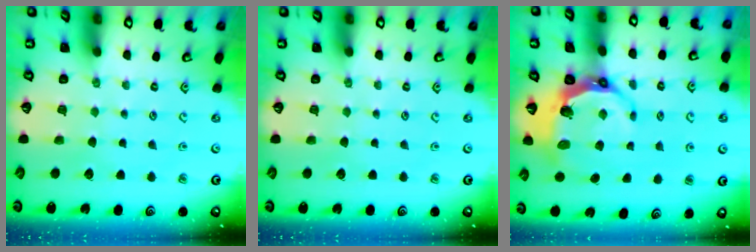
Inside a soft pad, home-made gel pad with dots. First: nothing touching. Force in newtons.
{"total": 0.0}
{"total": 6.4, "press": 5.0, "slide": 4.0}